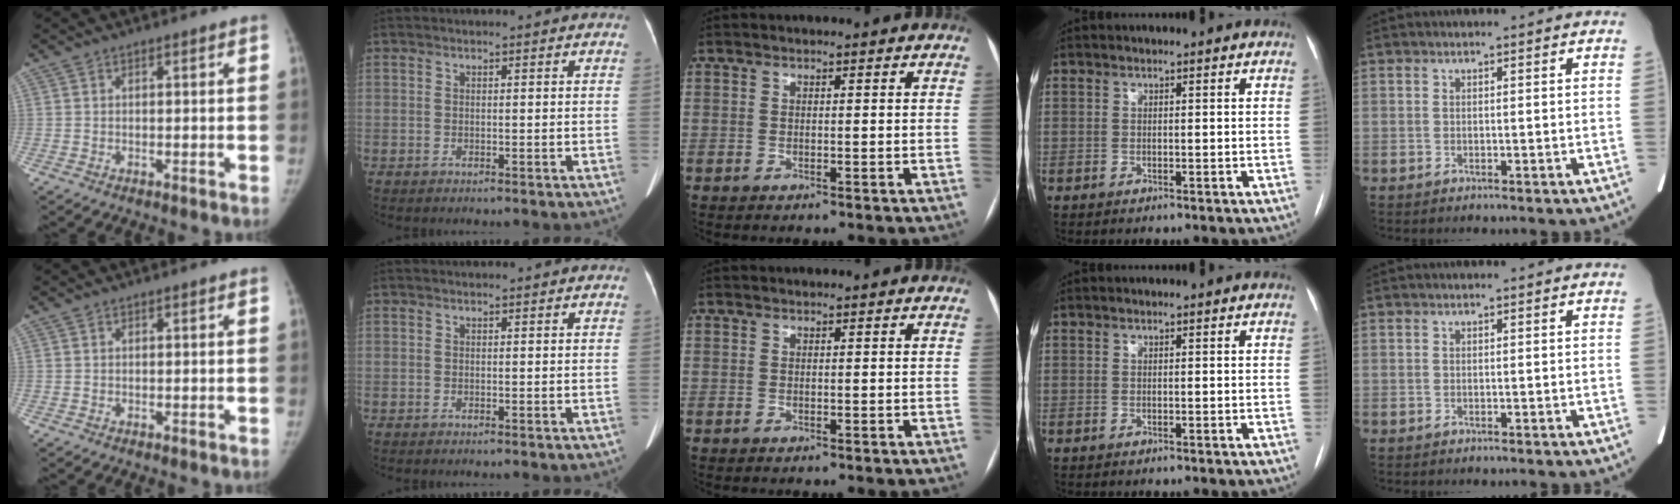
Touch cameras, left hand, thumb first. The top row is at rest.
{}